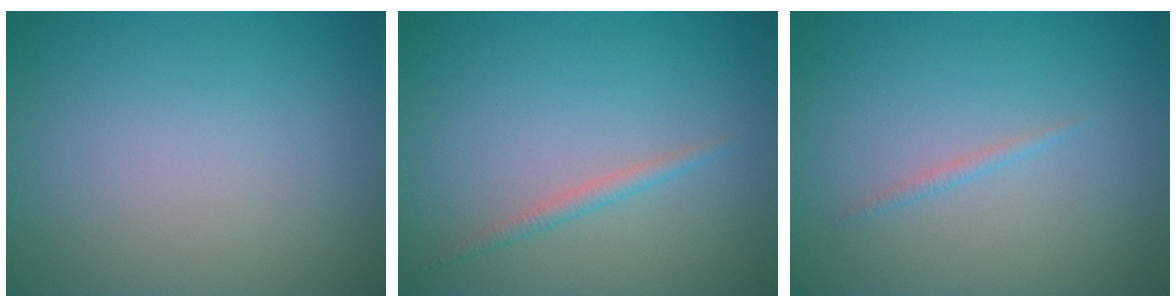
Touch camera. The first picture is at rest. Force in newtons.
{"total": 1.2, "press": 1.2, "slide": 0.1}
{"total": 0.6, "press": 0.6, "slide": 0.1}